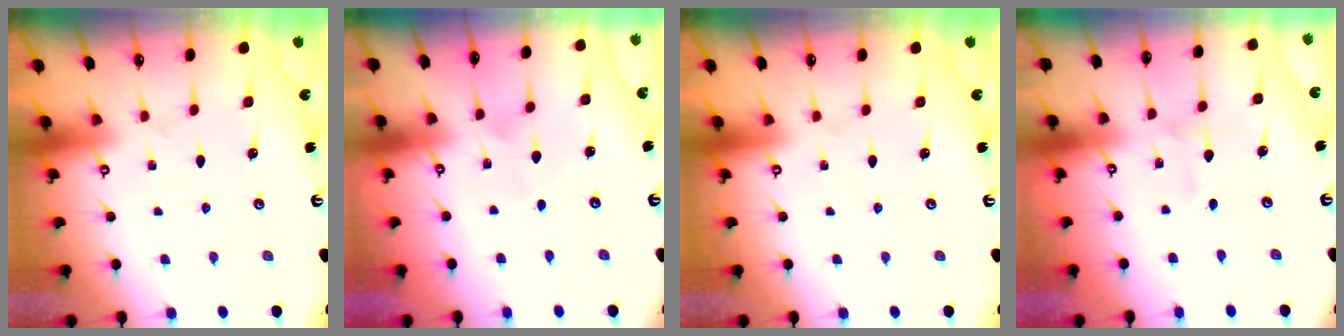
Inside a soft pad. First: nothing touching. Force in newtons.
{"total": 3.0, "press": 3.0, "slide": 0.3}
{"total": 0.0}
{"total": 2.7, "press": 2.5, "slide": 0.9}